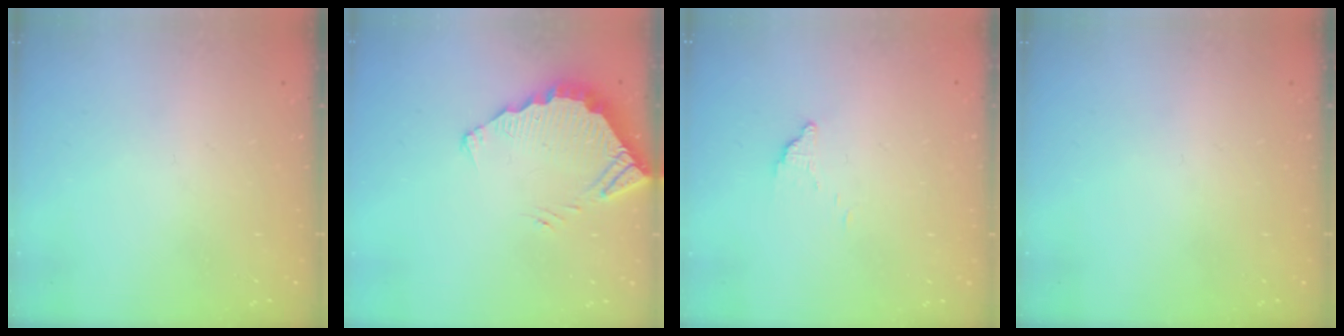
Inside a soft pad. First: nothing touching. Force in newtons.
{"total": 3.8, "press": 3.8, "slide": 0.2}
{"total": 3.2, "press": 3.2, "slide": 0.1}
{"total": 0.0}